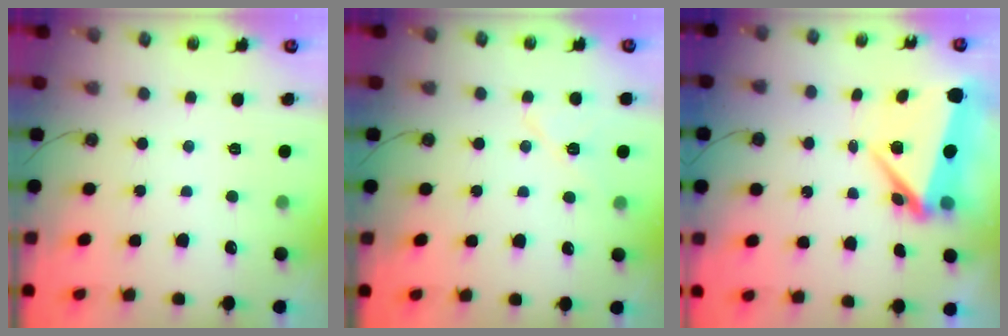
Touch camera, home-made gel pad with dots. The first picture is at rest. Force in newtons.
{"total": 7.9, "press": 7.9, "slide": 0.7}
{"total": 6.7, "press": 6.6, "slide": 1.5}